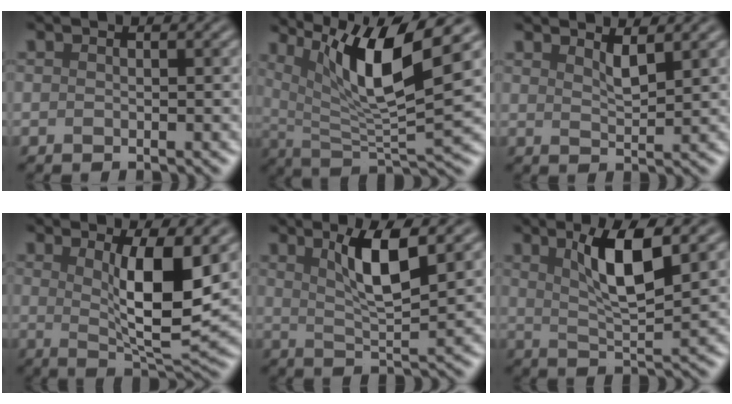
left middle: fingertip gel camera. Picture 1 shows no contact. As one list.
[{"total": 10.3, "force": [4.9, 2.2, 8.8], "torque": [-0.143, -0.003, 0.092]}, {"total": 1.7, "force": [1.4, 0.2, 1.0], "torque": [-0.021, -0.001, 0.026]}, {"total": 7.1, "force": [1.4, 1.8, 6.7], "torque": [-0.110, -0.012, 0.029]}, {"total": 5.1, "force": [2.2, 0.9, 4.5], "torque": [-0.083, 0.000, 0.041]}, {"total": 5.9, "force": [2.3, 1.2, 5.2], "torque": [-0.093, 0.001, 0.043]}]